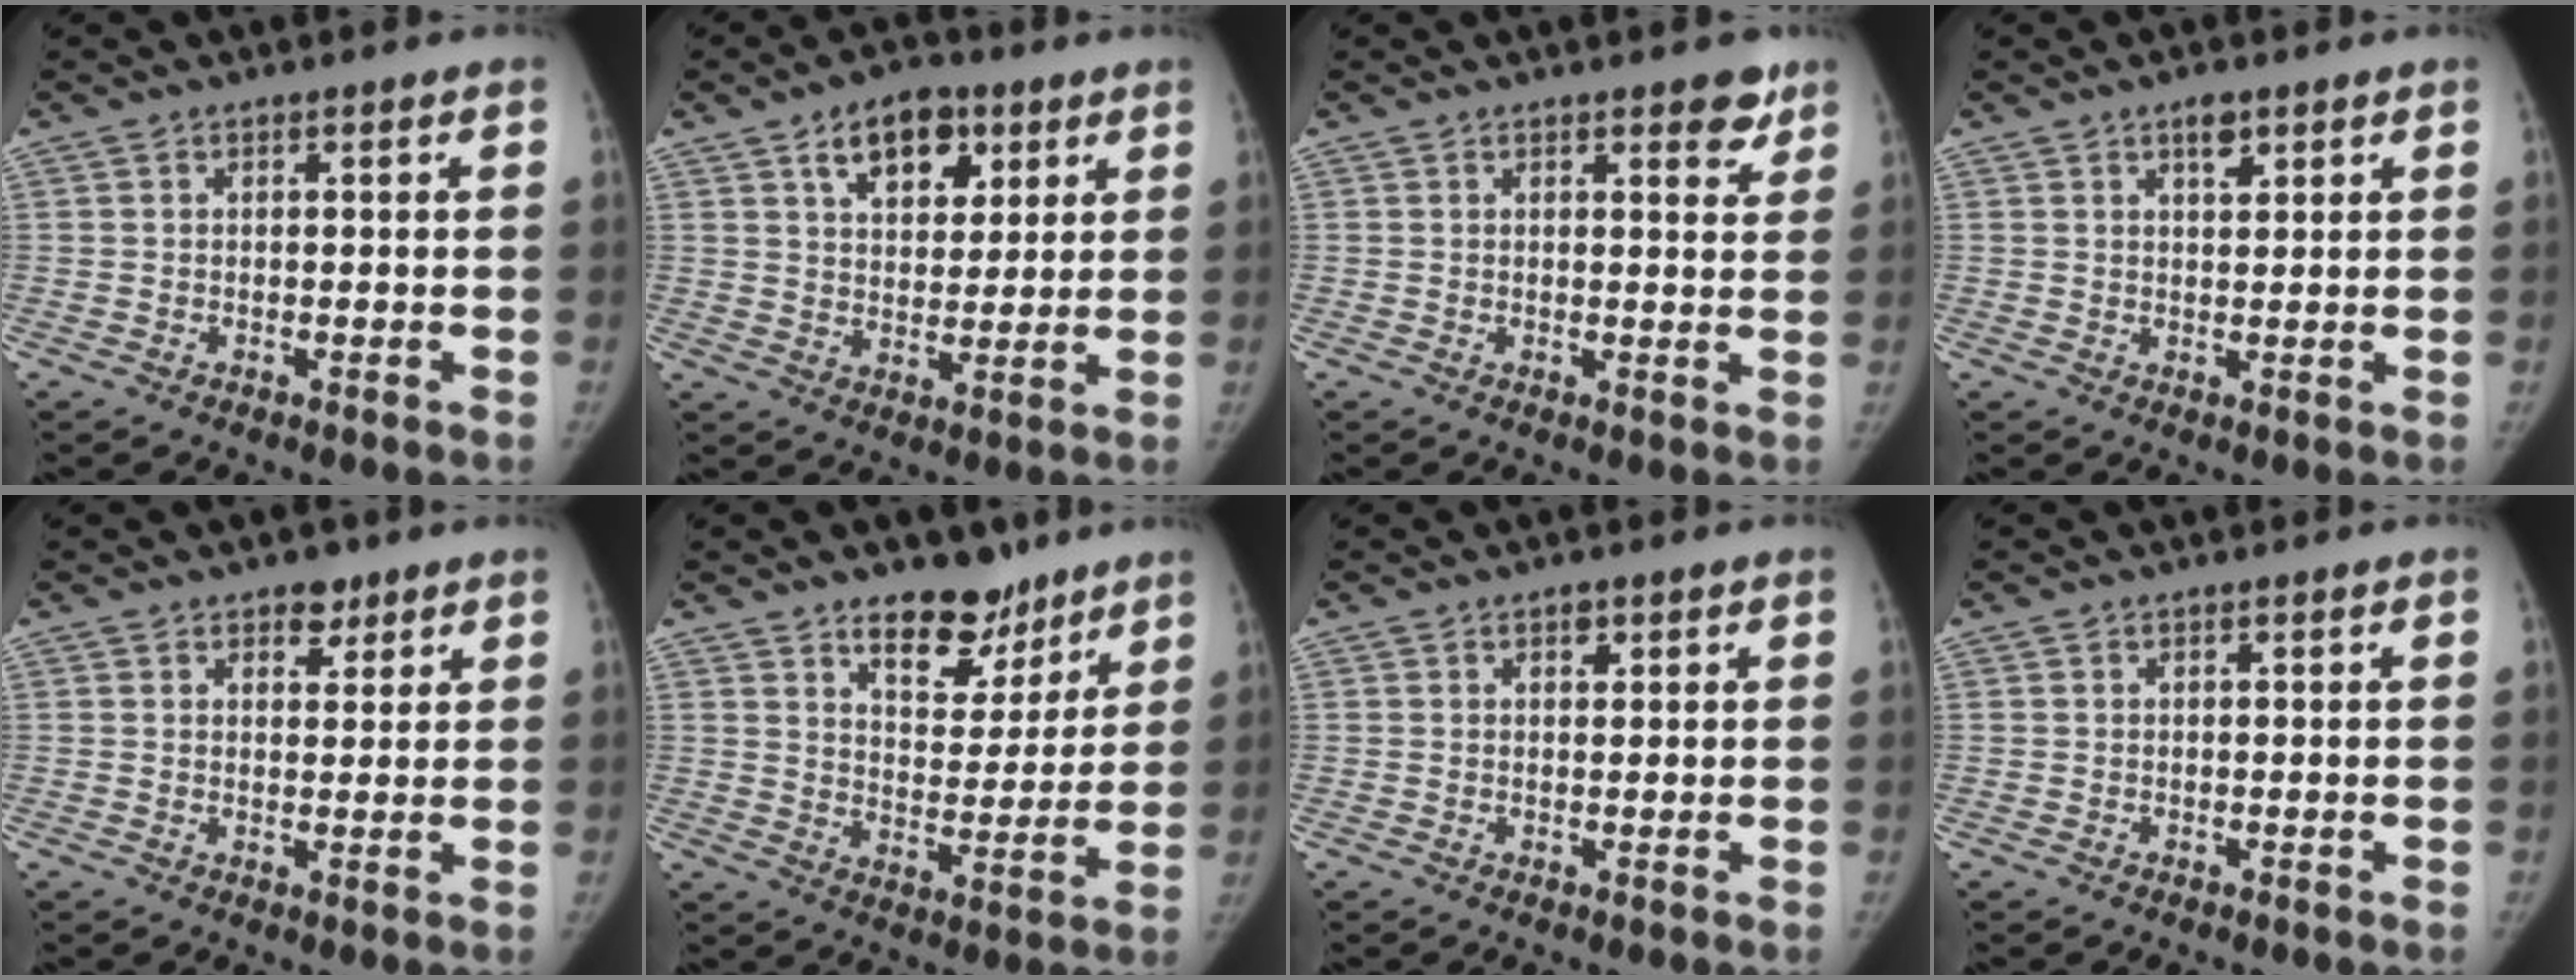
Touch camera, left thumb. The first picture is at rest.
{"total": 10.4, "force": [5.3, 6.5, 6.3], "torque": [-0.061, -0.020, 0.081]}
{"total": 3.8, "force": [2.6, 1.7, 2.3], "torque": [-0.005, -0.013, 0.029]}
{"total": 3.0, "force": [1.9, 1.4, 1.9], "torque": [-0.020, -0.010, 0.029]}
{"total": 3.5, "force": [2.3, 2.2, 1.5], "torque": [0.001, -0.013, 0.033]}
{"total": 11.3, "force": [8.2, 5.9, 5.0], "torque": [-0.036, -0.056, 0.133]}
{"total": 1.4, "force": [0.8, 0.9, 0.7], "torque": [-0.001, -0.002, 0.010]}
{"total": 0.0}